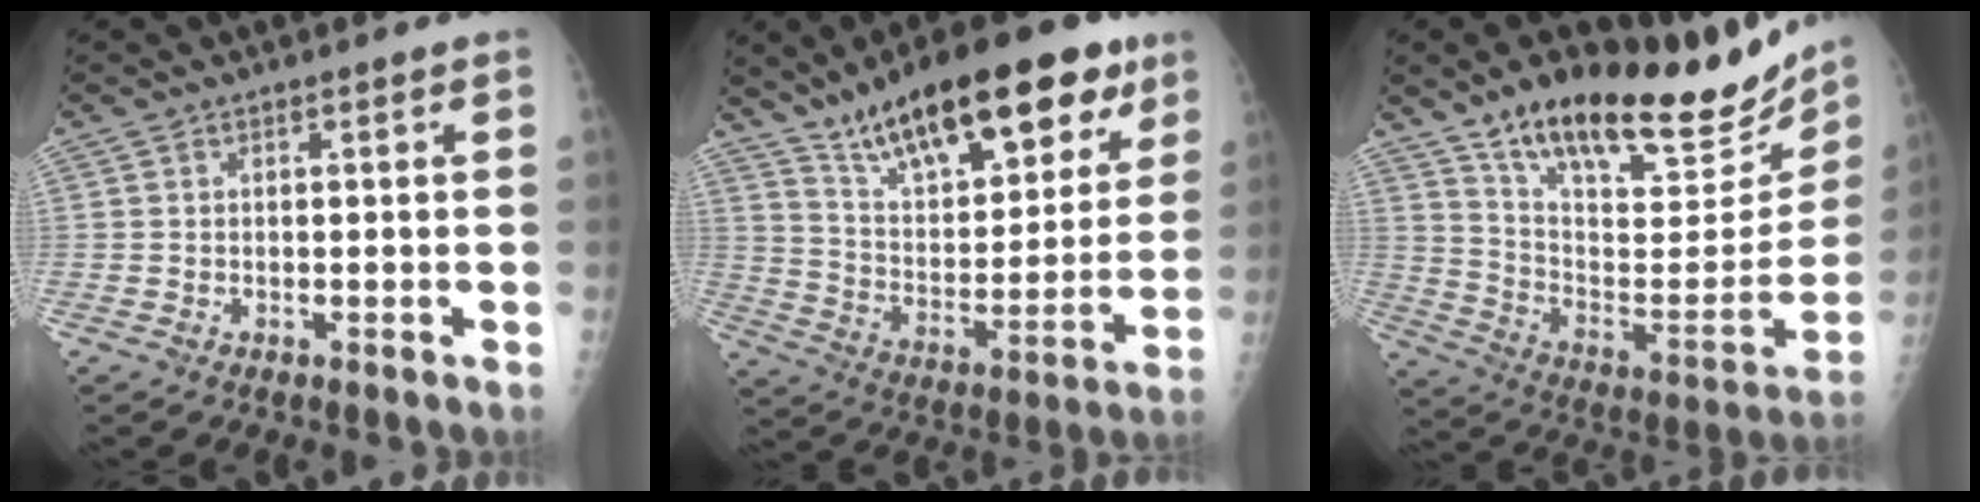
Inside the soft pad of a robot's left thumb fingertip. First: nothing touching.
{"total": 25.5, "force": [16.1, 9.7, 17.2], "torque": [-0.226, -0.042, 0.263]}
{"total": 27.4, "force": [20.5, 9.5, 15.6], "torque": [-0.200, -0.078, 0.321]}